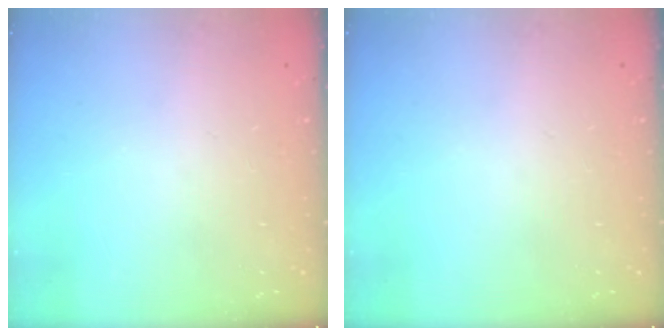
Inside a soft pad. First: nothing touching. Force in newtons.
{"total": 0.0}